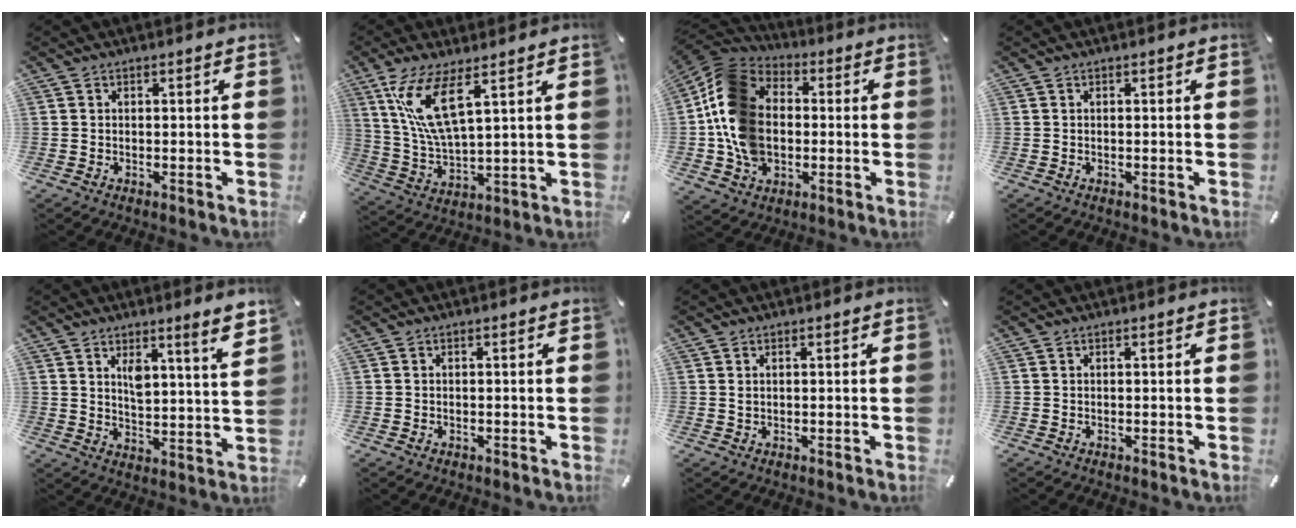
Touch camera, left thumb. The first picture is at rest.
{"total": 12.7, "force": [6.8, 3.9, 10.1], "torque": [-0.234, -0.024, 0.118]}
{"total": 17.2, "force": [-1.6, 13.8, 10.2], "torque": [-0.225, 0.018, -0.032]}
{"total": 0.0}
{"total": 7.5, "force": [5.6, 1.5, 4.8], "torque": [-0.079, -0.035, 0.092]}
{"total": 0.5, "force": [-0.2, 0.4, 0.3], "torque": [-0.006, 0.001, -0.004]}
{"total": 0.6, "force": [0.2, 0.3, 0.5], "torque": [-0.010, 0.001, 0.004]}
{"total": 0.0}